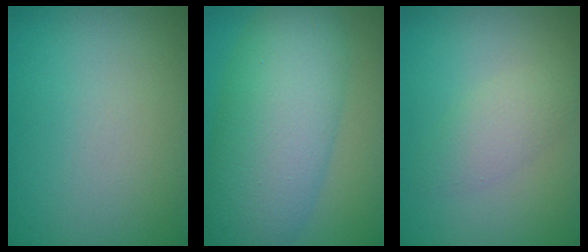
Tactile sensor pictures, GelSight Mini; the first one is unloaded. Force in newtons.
{"total": 9.4, "press": 9.4, "slide": 0.2}
{"total": 2.2, "press": 2.2, "slide": 0.0}